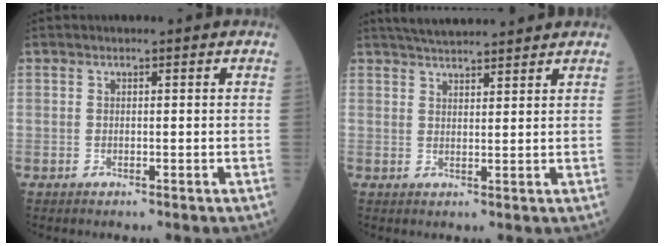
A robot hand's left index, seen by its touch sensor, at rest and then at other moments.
{"total": 7.6, "force": [7.1, 0.6, 2.8], "torque": [-0.047, 0.030, 0.111]}